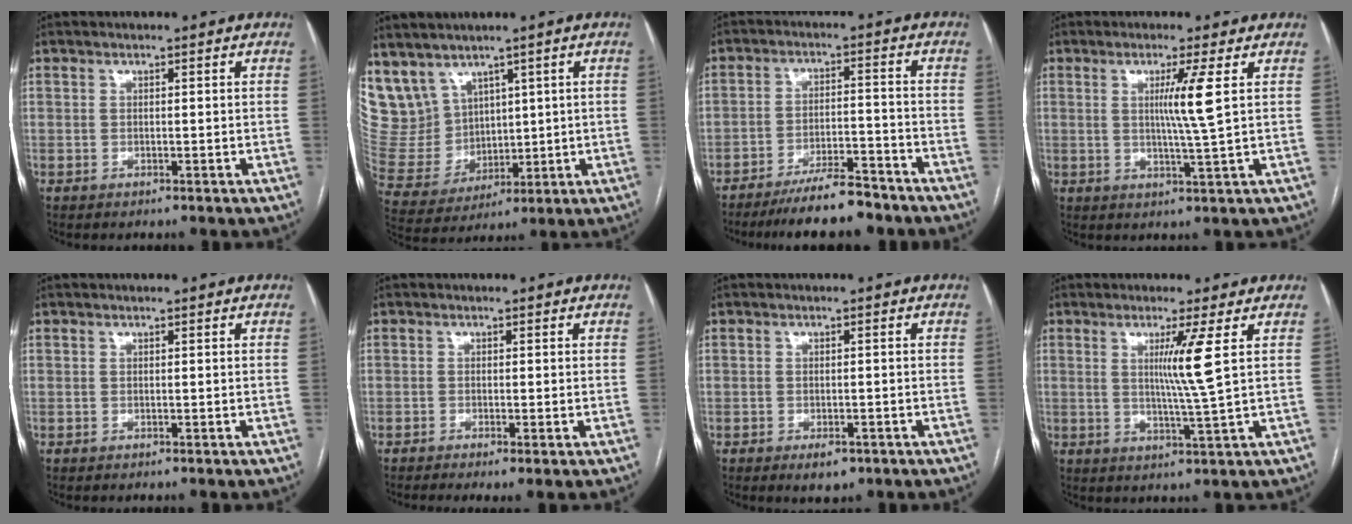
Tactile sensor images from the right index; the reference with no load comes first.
{"total": 10.6, "force": [6.9, 7.8, 1.8], "torque": [-0.068, 0.034, 0.172]}
{"total": 10.0, "force": [-8.6, 1.6, 4.7], "torque": [-0.068, -0.002, -0.142]}
{"total": 5.2, "force": [1.3, -1.6, 4.8], "torque": [-0.093, -0.011, 0.027]}
{"total": 0.0}
{"total": 2.3, "force": [-1.2, 0.1, 1.9], "torque": [-0.032, -0.008, -0.021]}
{"total": 3.0, "force": [-1.8, 1.4, 2.0], "torque": [-0.029, -0.001, -0.017]}
{"total": 5.8, "force": [1.7, -2.0, 5.2], "torque": [-0.100, -0.016, 0.035]}